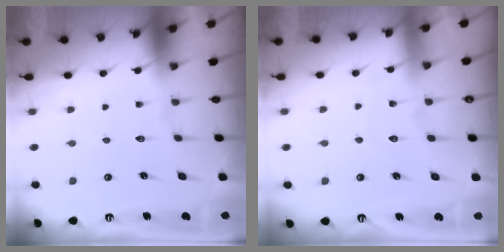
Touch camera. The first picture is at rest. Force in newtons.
{"total": 2.7, "press": 2.7, "slide": 0.3}